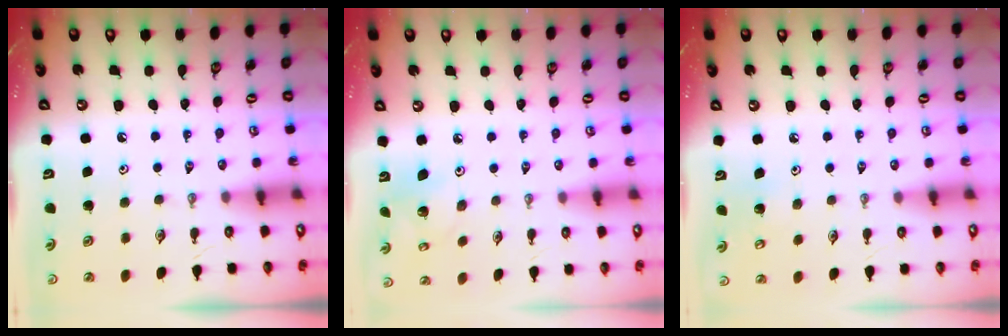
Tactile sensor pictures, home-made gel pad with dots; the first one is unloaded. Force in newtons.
{"total": 4.4, "press": 4.4, "slide": 0.2}
{"total": 5.0, "press": 4.9, "slide": 0.4}